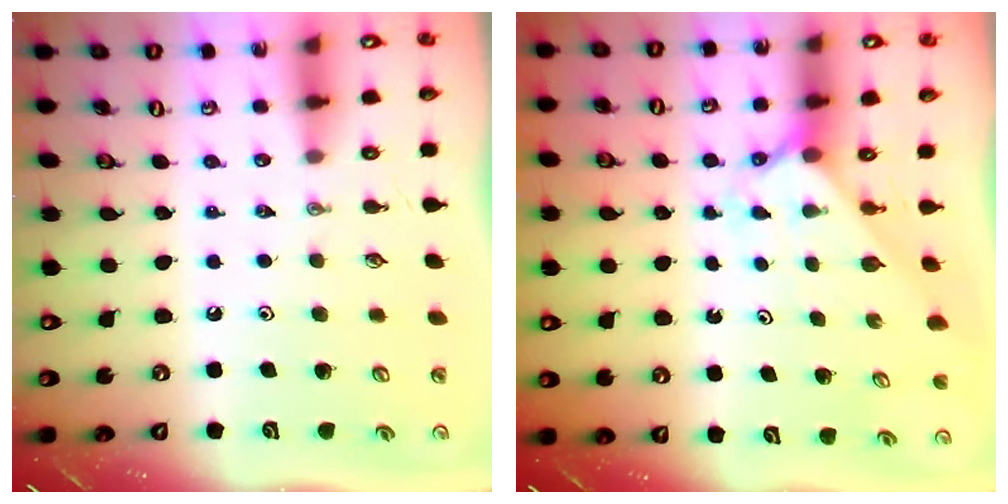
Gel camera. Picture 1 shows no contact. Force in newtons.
{"total": 2.0, "press": 1.9, "slide": 0.2}